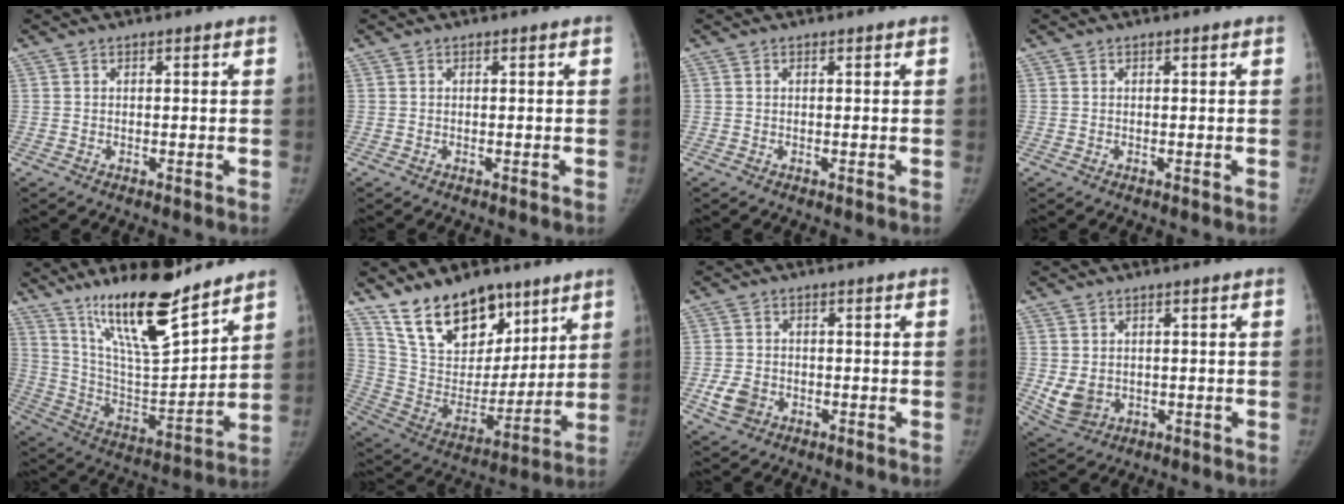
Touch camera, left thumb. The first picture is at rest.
{"total": 0.0}
{"total": 0.0}
{"total": 0.0}
{"total": 20.4, "force": [15.0, 4.5, 13.1], "torque": [-0.198, -0.084, 0.271]}
{"total": 20.0, "force": [13.8, 10.9, 9.5], "torque": [-0.119, -0.073, 0.250]}
{"total": 4.4, "force": [-1.4, 3.5, 2.3], "torque": [-0.040, 0.004, -0.022]}
{"total": 5.2, "force": [0.0, 4.3, 3.0], "torque": [-0.050, -0.012, 0.017]}